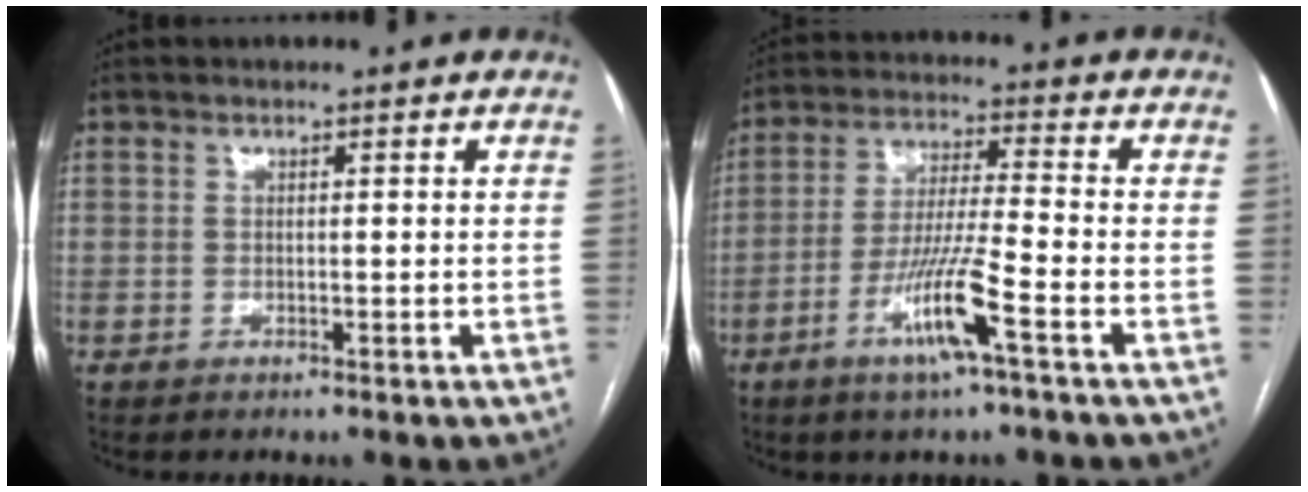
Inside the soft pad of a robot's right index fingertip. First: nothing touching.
{"total": 10.0, "force": [-4.7, -0.4, 8.8], "torque": [-0.170, -0.011, -0.092]}